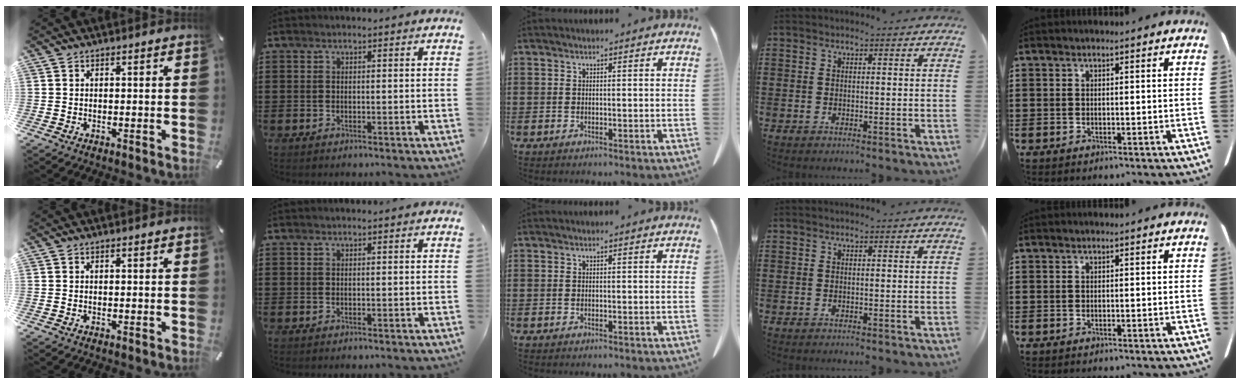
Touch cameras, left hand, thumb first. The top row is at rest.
{}